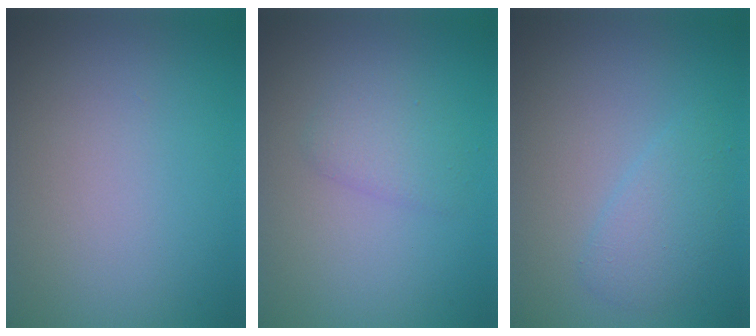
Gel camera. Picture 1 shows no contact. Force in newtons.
{"total": 1.8, "press": 1.8, "slide": 0.1}
{"total": 2.2, "press": 2.2, "slide": 0.1}